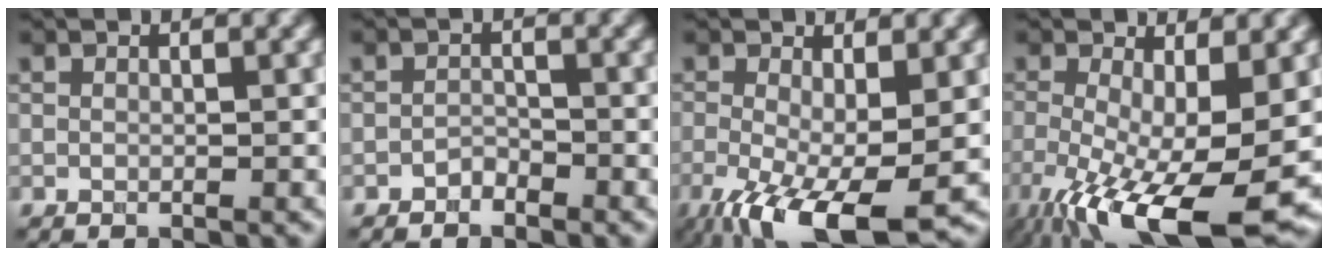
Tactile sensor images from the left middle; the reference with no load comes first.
{"total": 1.1, "force": [-0.9, 0.5, 0.3], "torque": [-0.004, 0.004, -0.018]}
{"total": 9.0, "force": [-3.5, 3.4, 7.6], "torque": [-0.153, -0.027, -0.052]}
{"total": 12.6, "force": [-4.9, 4.2, 10.8], "torque": [-0.194, -0.042, -0.077]}